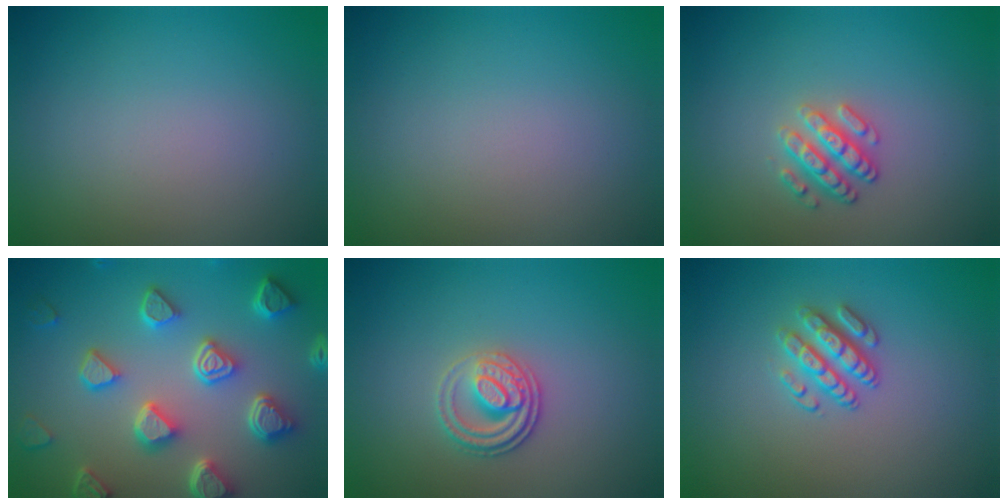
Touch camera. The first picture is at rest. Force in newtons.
{"total": 0.0}
{"total": 2.5, "press": 2.3, "slide": 0.9}
{"total": 7.1, "press": 5.6, "slide": 4.4}
{"total": 2.8, "press": 2.5, "slide": 1.3}
{"total": 2.7, "press": 2.5, "slide": 1.2}